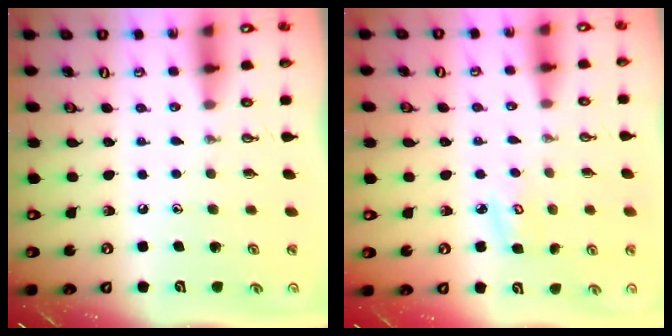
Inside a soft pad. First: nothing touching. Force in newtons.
{"total": 4.7, "press": 4.7, "slide": 0.4}